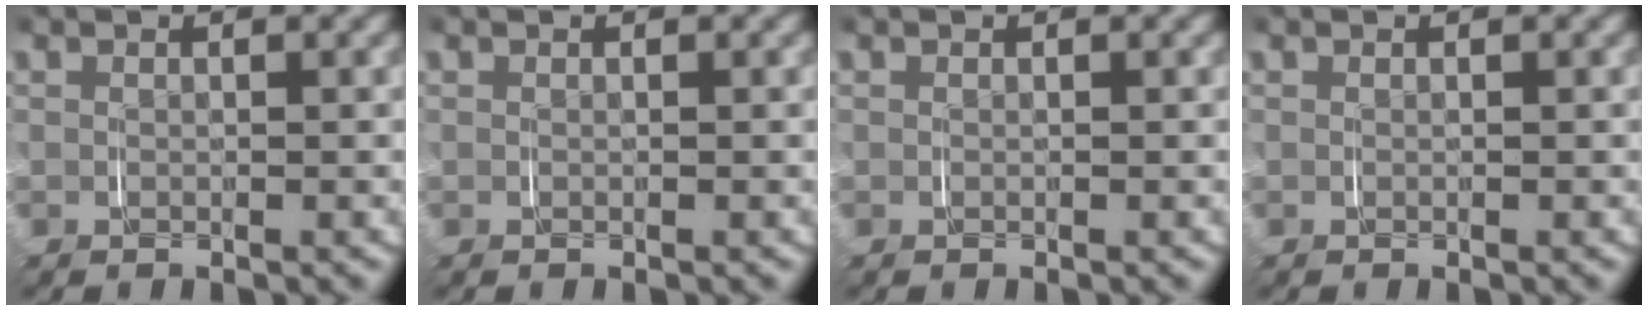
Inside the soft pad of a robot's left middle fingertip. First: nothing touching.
{"total": 0.0}
{"total": 0.0}
{"total": 0.0}